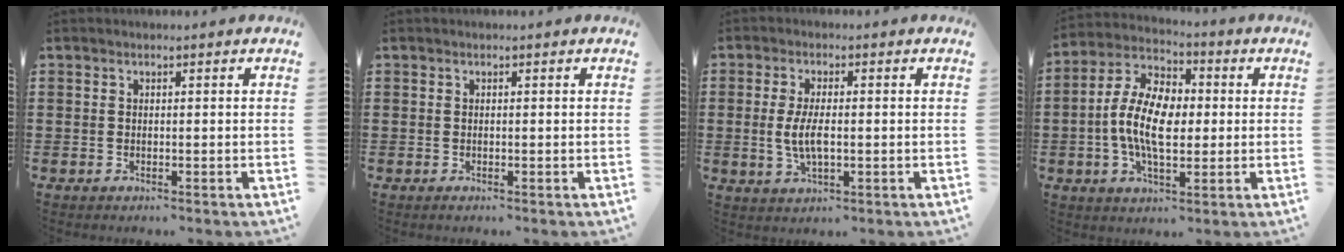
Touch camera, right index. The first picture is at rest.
{"total": 0.0}
{"total": 5.0, "force": [-0.3, 1.9, 4.6], "torque": [-0.106, -0.006, -0.012]}
{"total": 10.4, "force": [-0.8, 5.9, 8.5], "torque": [-0.199, 0.007, -0.021]}